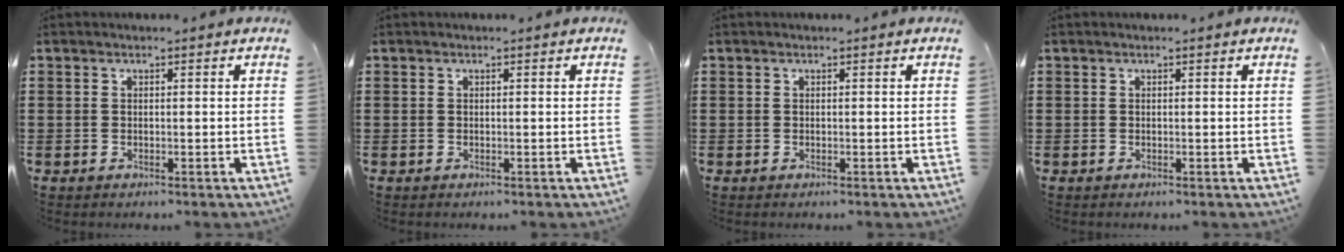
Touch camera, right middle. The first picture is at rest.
{"total": 0.0}
{"total": 0.0}
{"total": 0.0}